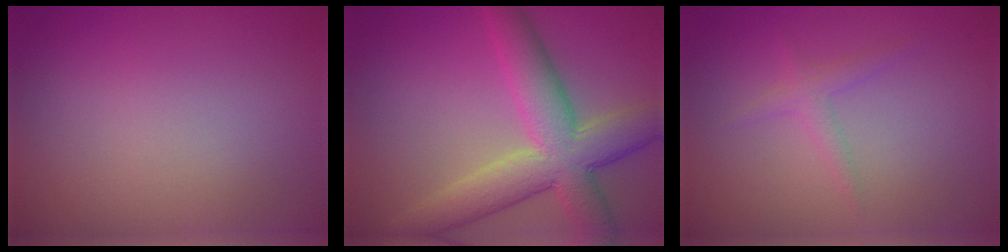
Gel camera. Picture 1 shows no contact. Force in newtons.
{"total": 8.0, "press": 8.0, "slide": 0.3}
{"total": 1.4, "press": 1.4, "slide": 0.0}